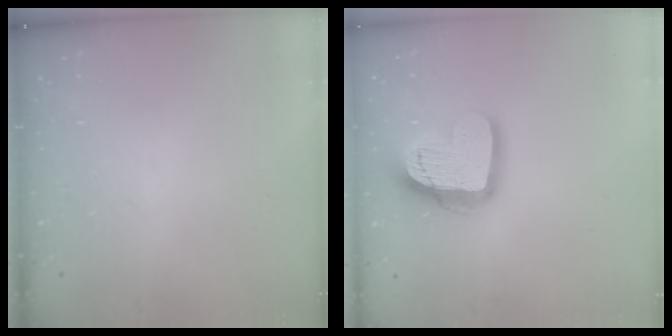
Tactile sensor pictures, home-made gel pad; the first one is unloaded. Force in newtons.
{"total": 18.4, "press": 18.3, "slide": 1.6}